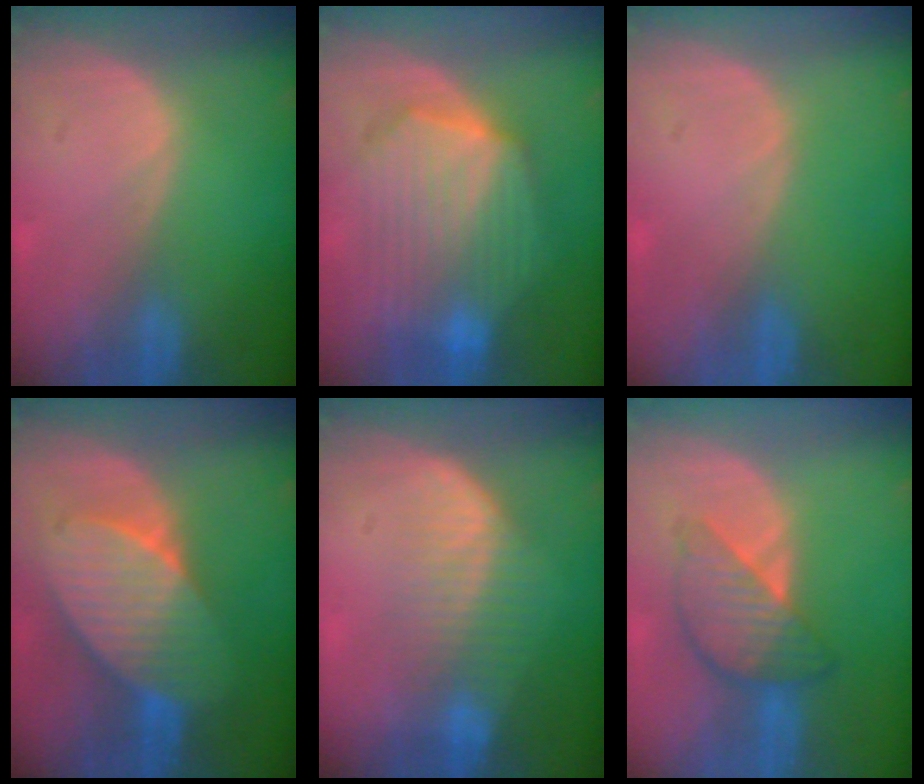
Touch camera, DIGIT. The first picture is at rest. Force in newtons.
{"total": 10.7, "press": 10.7, "slide": 0.7}
{"total": 0.0}
{"total": 8.3, "press": 8.3, "slide": 0.3}
{"total": 7.2, "press": 6.6, "slide": 2.9}
{"total": 6.3, "press": 6.3, "slide": 0.3}